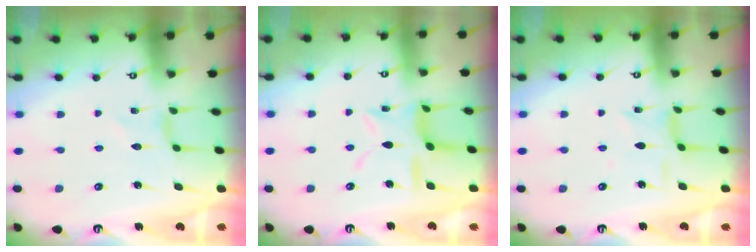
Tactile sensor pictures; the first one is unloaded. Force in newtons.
{"total": 11.7, "press": 11.7, "slide": 0.9}
{"total": 3.8, "press": 3.8, "slide": 0.2}